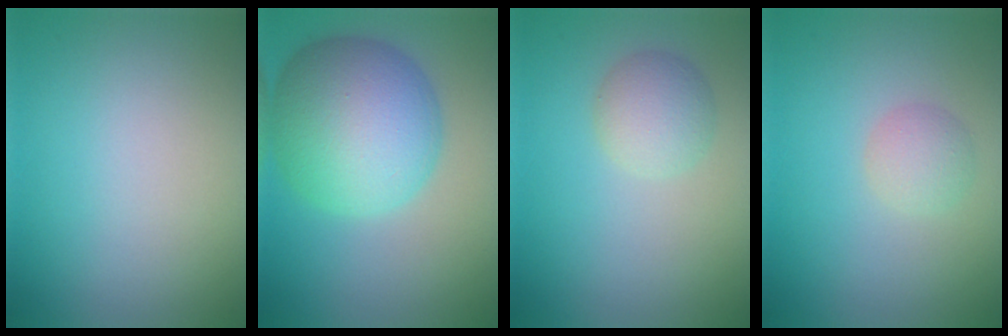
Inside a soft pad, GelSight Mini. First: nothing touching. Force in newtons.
{"total": 10.4, "press": 10.4, "slide": 0.3}
{"total": 2.7, "press": 2.7, "slide": 0.1}
{"total": 1.8, "press": 1.8, "slide": 0.1}